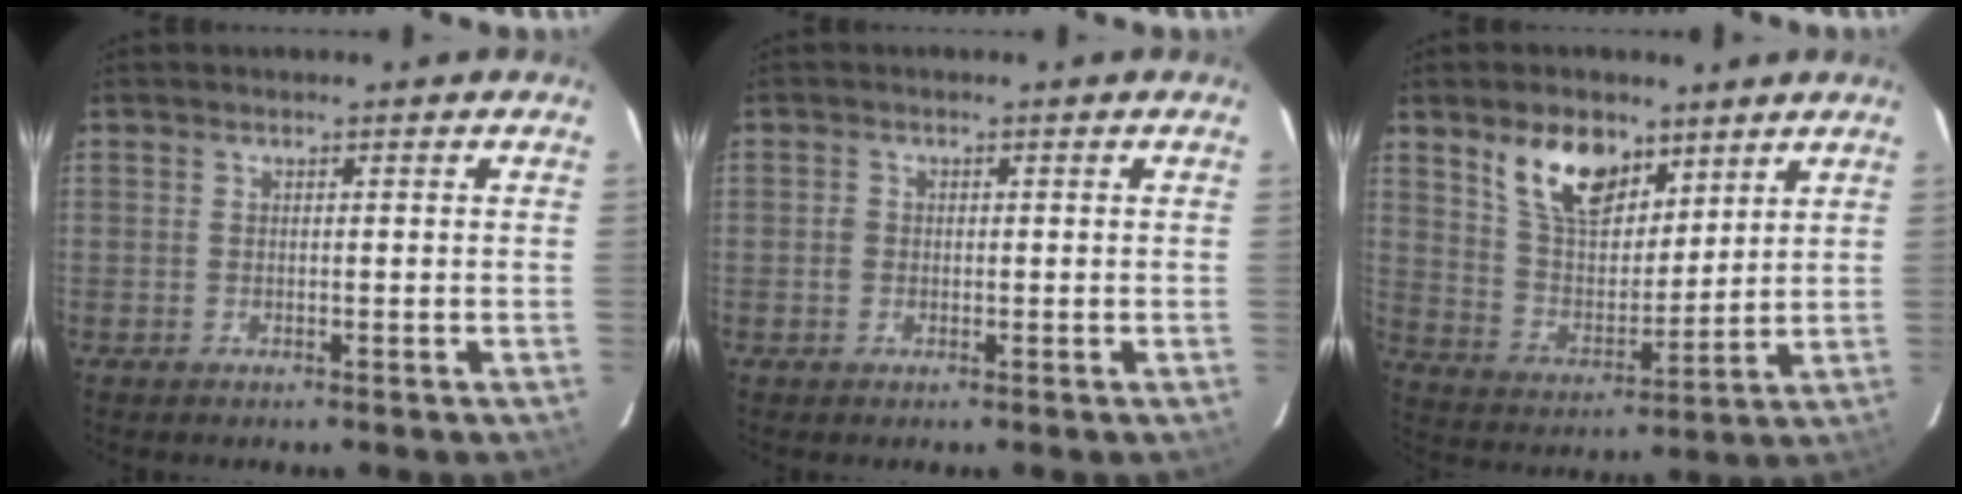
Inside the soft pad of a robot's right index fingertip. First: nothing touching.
{"total": 1.4, "force": [-0.2, 1.4, 0.4], "torque": [-0.006, 0.002, -0.006]}
{"total": 12.8, "force": [7.8, 6.9, 7.4], "torque": [-0.134, 0.012, 0.151]}